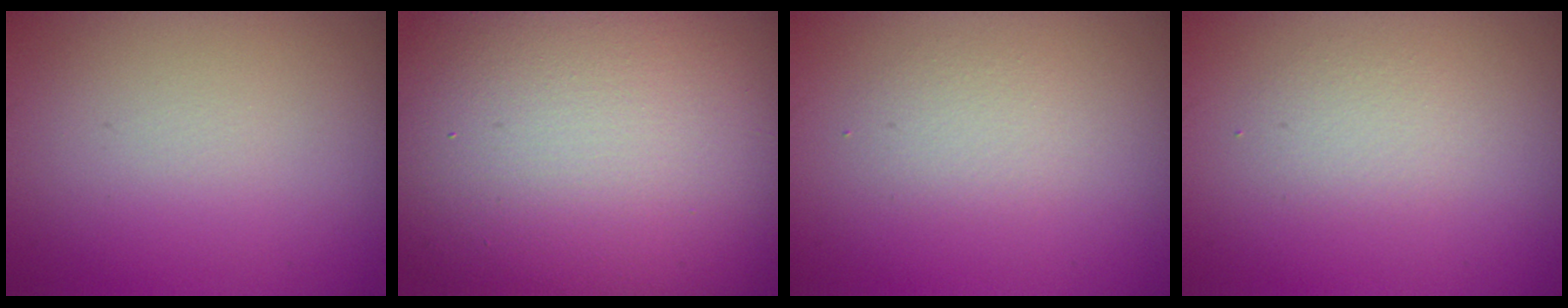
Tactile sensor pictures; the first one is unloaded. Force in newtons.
{"total": 19.2, "press": 19.1, "slide": 0.9}
{"total": 1.5, "press": 1.5, "slide": 0.1}
{"total": 1.5, "press": 1.5, "slide": 0.1}